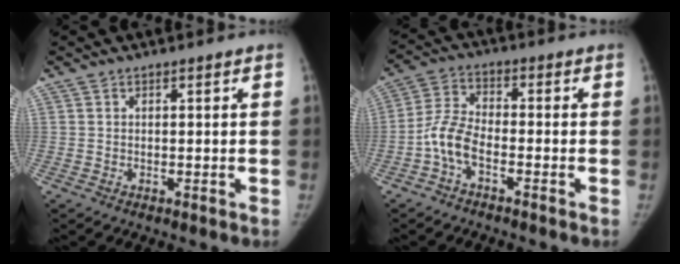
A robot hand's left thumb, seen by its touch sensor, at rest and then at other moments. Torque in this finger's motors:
{"motor_torque": [-0.24, 1.90, 0.25, -0.24, 0.04]}